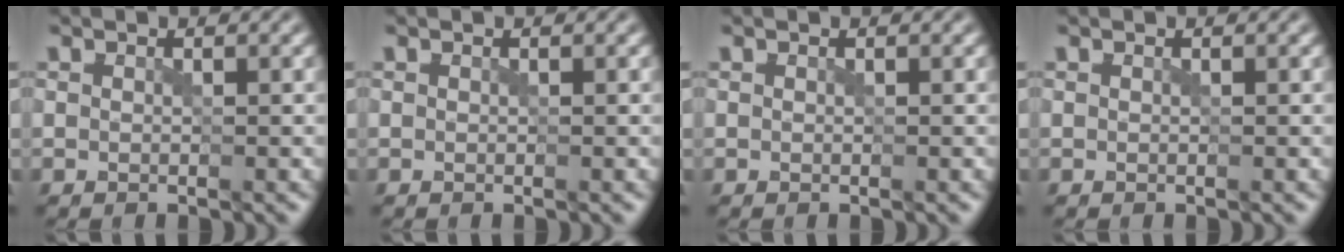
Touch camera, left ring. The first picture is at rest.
{"total": 0.0}
{"total": 0.0}
{"total": 0.0}